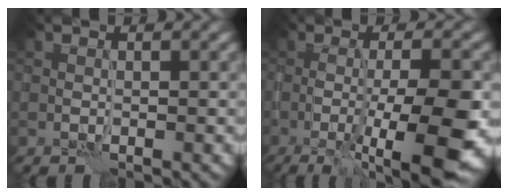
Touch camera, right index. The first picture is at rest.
{"total": 11.0, "force": [-3.1, 2.9, 10.2], "torque": [-0.142, -0.010, -0.039]}